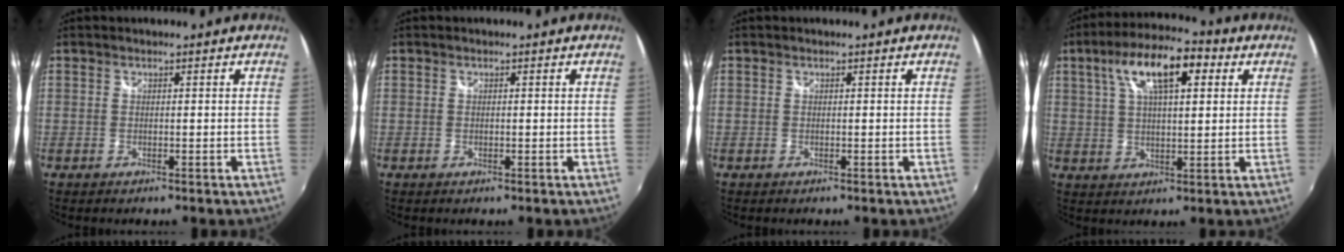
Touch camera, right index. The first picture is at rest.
{"total": 0.0}
{"total": 0.0}
{"total": 13.4, "force": [5.5, 4.9, 11.2], "torque": [-0.199, 0.031, 0.088]}